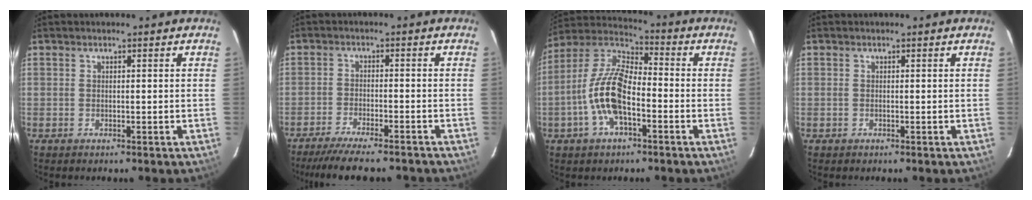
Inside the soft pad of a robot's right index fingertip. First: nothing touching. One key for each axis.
{"total": 12.8, "fx": -11.2, "fy": 2.1, "fz": 5.8, "tx": -0.123, "ty": -0.021, "tz": -0.171}
{"total": 13.4, "fx": -4.2, "fy": 5.7, "fz": 11.3, "tx": -0.238, "ty": 0.007, "tz": -0.083}
{"total": 0.0}